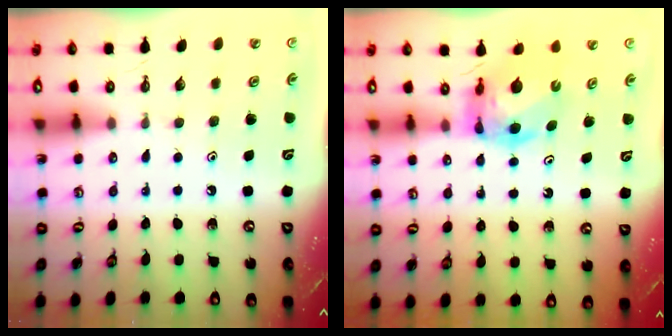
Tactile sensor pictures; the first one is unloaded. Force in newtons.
{"total": 6.4, "press": 6.4, "slide": 0.6}